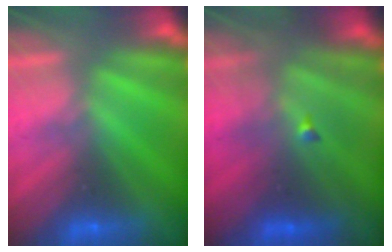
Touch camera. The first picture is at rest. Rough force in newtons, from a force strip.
{"total": 4.3}